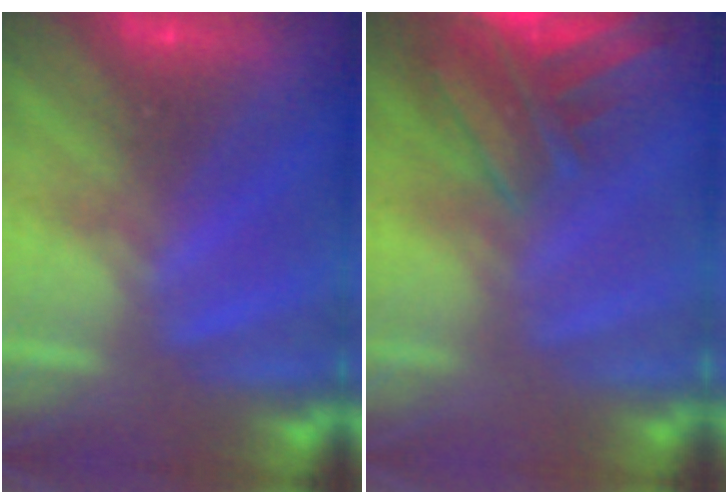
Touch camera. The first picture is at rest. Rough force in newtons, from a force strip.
{"total": 6.4}